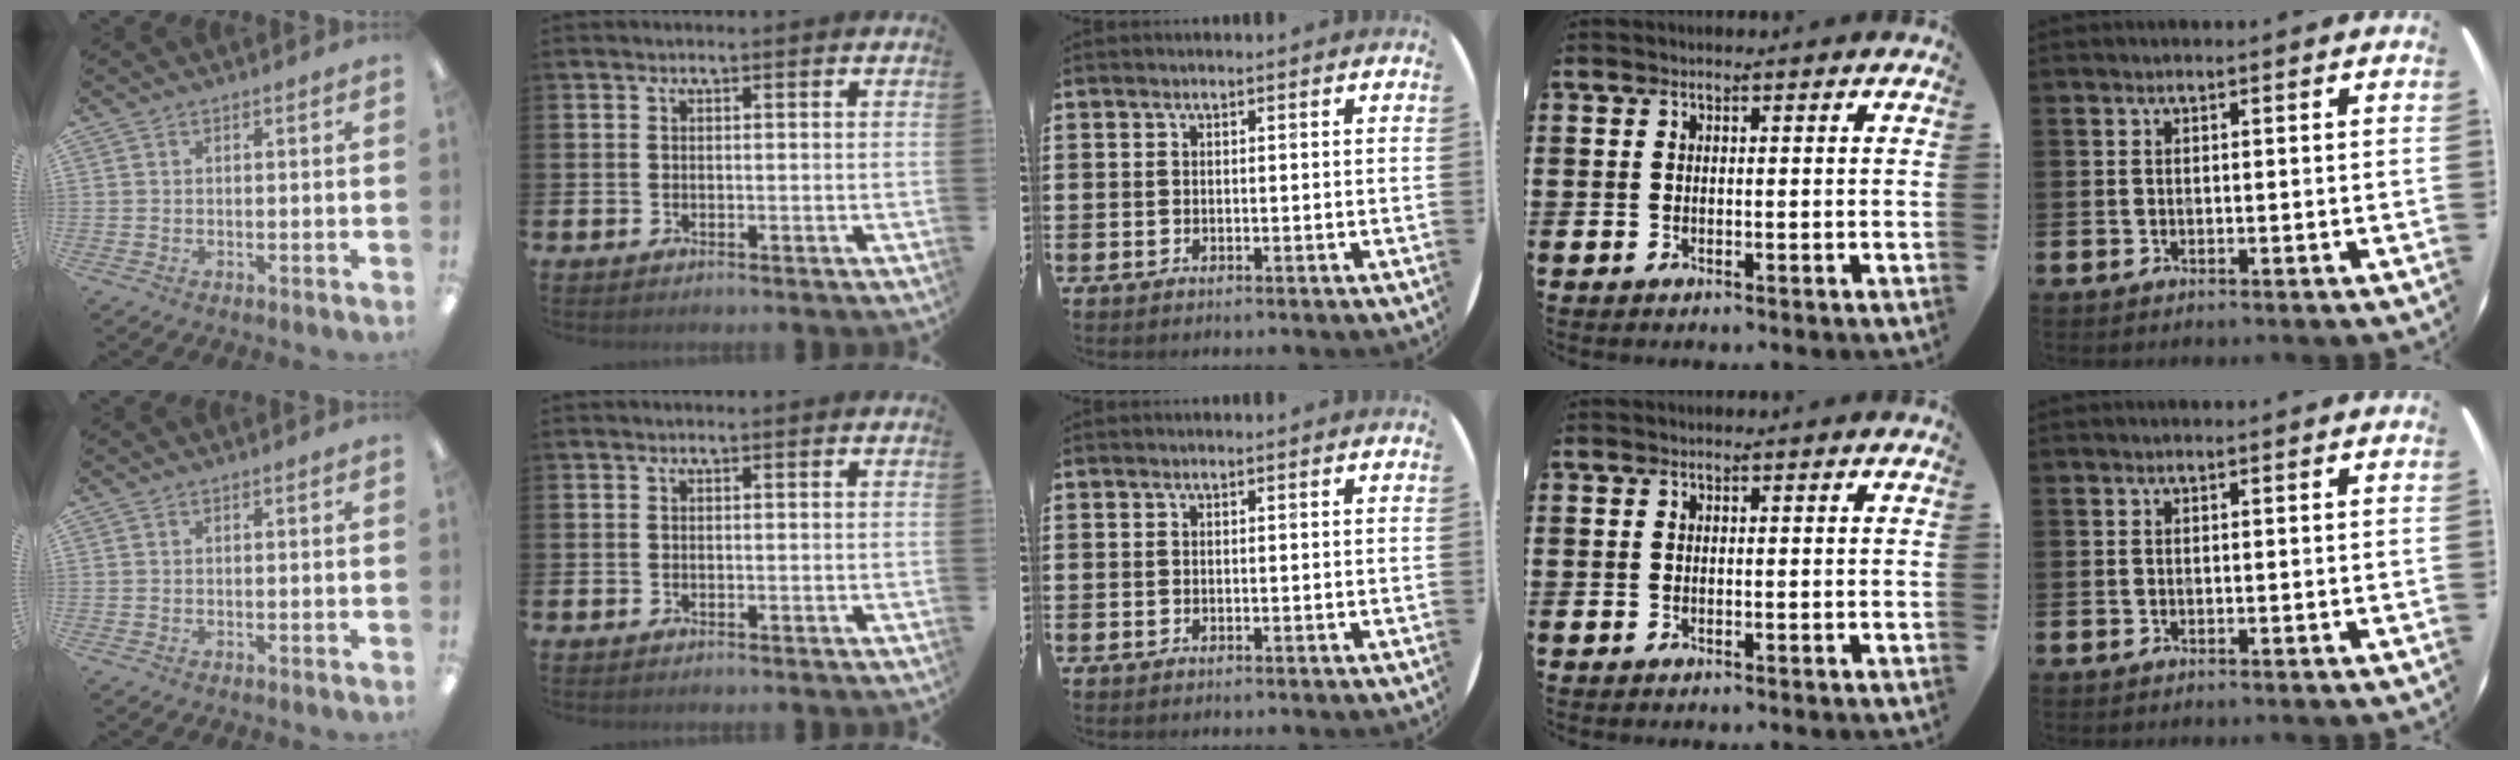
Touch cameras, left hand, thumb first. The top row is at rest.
{}